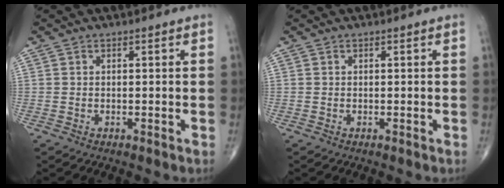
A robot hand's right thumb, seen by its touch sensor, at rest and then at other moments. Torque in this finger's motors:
{"motor_torque": [0.01, 0.31, -0.06, -0.05, 0.02]}